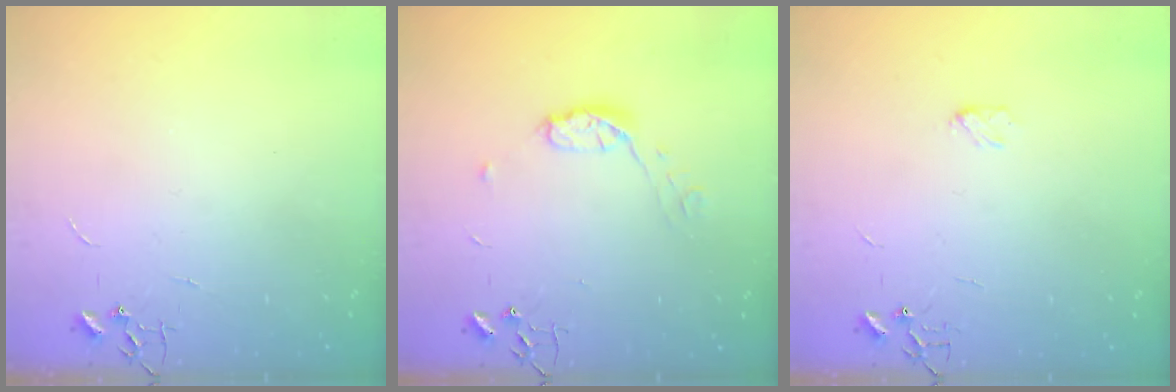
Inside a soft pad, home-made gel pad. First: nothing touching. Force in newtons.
{"total": 7.6, "press": 7.6, "slide": 0.5}
{"total": 3.3, "press": 3.3, "slide": 0.6}